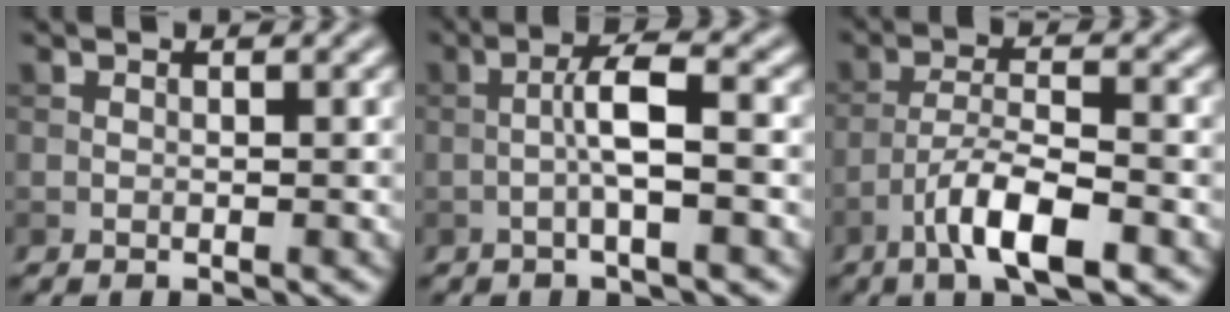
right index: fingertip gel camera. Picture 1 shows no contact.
{"total": 3.8, "force": [-0.8, 0.4, 3.7], "torque": [-0.065, 0.013, -0.020]}
{"total": 6.5, "force": [-3.6, 1.7, 5.1], "torque": [-0.092, 0.006, -0.069]}